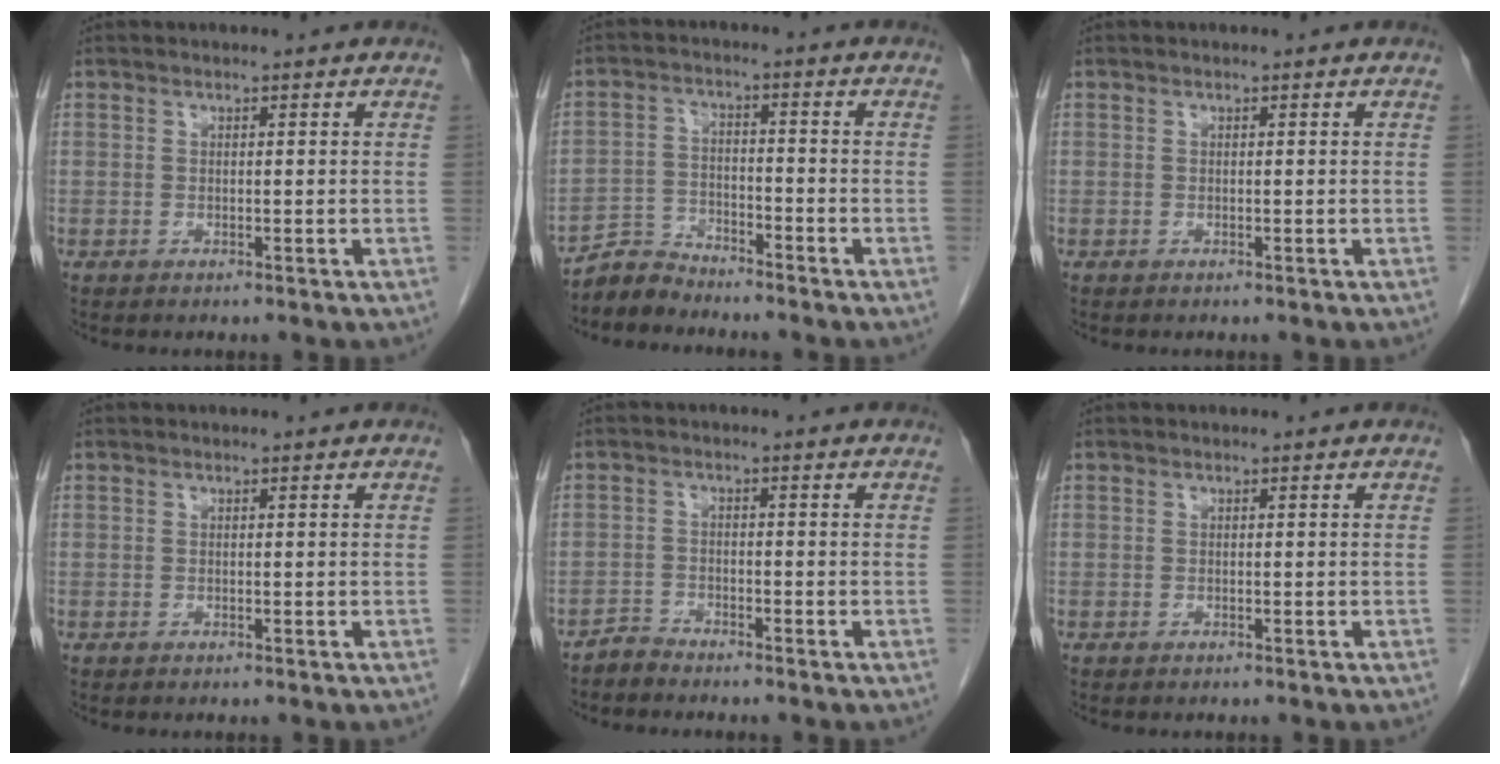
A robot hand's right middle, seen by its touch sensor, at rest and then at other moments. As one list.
[{"total": 4.6, "force": [-4.5, 0.7, -0.6], "torque": [0.010, -0.003, -0.086]}, {"total": 0.0}, {"total": 0.0}, {"total": 2.0, "force": [-1.9, 0.2, -0.3], "torque": [0.009, -0.004, -0.037]}, {"total": 0.0}]